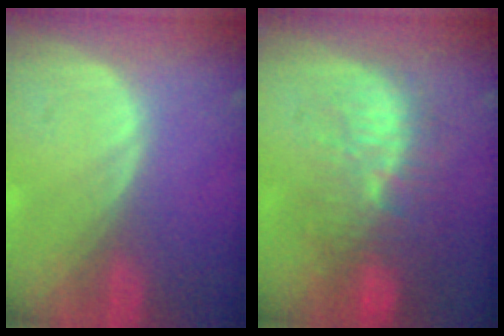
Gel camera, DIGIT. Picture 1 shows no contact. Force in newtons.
{"total": 10.1, "press": 9.2, "slide": 4.2}